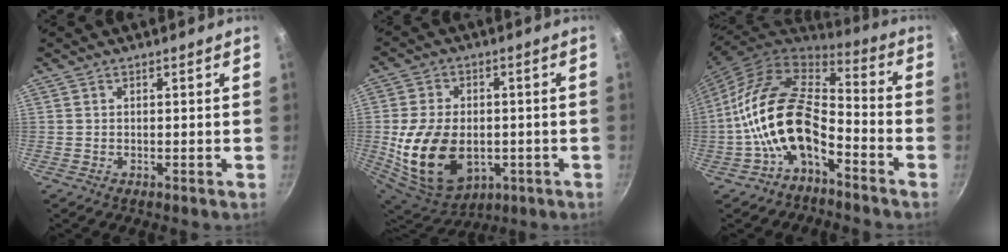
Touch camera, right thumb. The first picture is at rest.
{"total": 18.1, "force": [-2.7, 12.4, 12.9], "torque": [-0.231, -0.004, -0.031]}
{"total": 16.9, "force": [-6.0, 9.4, 12.7], "torque": [-0.215, 0.058, -0.129]}